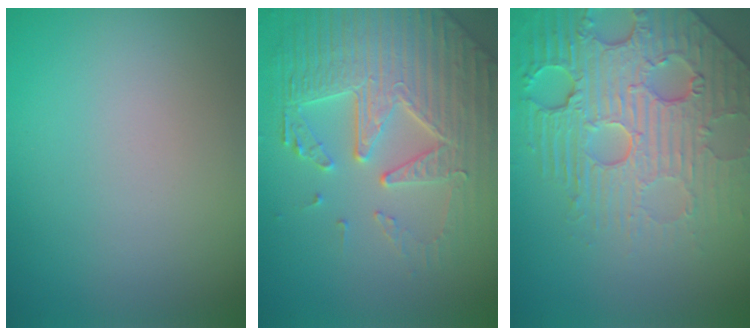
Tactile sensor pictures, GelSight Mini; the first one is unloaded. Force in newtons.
{"total": 7.4, "press": 5.8, "slide": 4.6}
{"total": 8.4, "press": 5.9, "slide": 5.9}